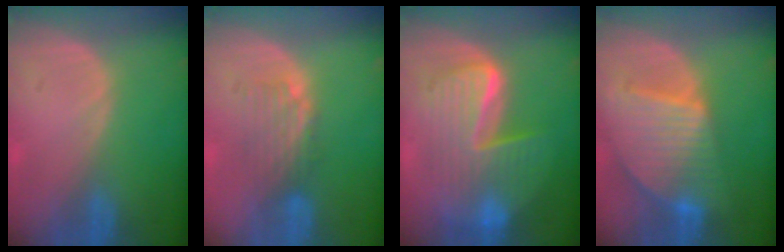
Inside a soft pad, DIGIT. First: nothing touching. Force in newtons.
{"total": 4.7, "press": 4.0, "slide": 2.5}
{"total": 10.5, "press": 10.4, "slide": 0.9}
{"total": 9.5, "press": 8.2, "slide": 4.8}